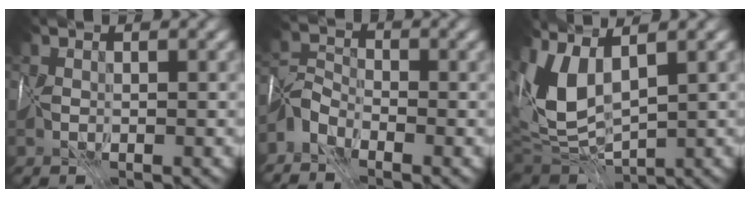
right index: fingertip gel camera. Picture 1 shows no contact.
{"total": 2.3, "force": [-2.3, 0.4, 0.1], "torque": [-0.008, 0.007, -0.059]}
{"total": 6.1, "force": [2.2, 2.8, 5.0], "torque": [-0.132, 0.001, 0.044]}